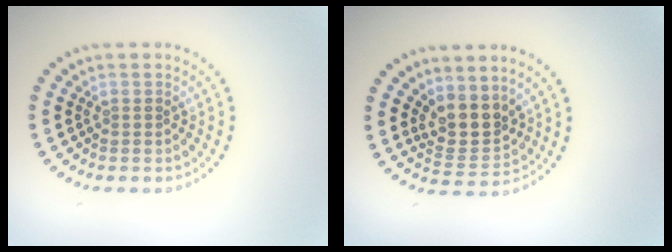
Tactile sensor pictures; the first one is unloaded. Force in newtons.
{"total": 3.4, "press": 2.7, "slide": 2.2}